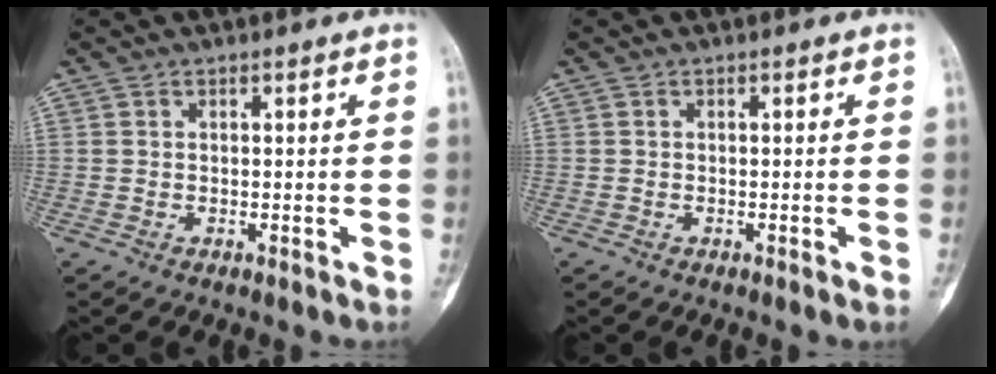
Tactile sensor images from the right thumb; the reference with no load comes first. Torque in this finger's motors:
{"motor_torque": [-0.19, -0.17, -0.26, 0.15, 0.00]}